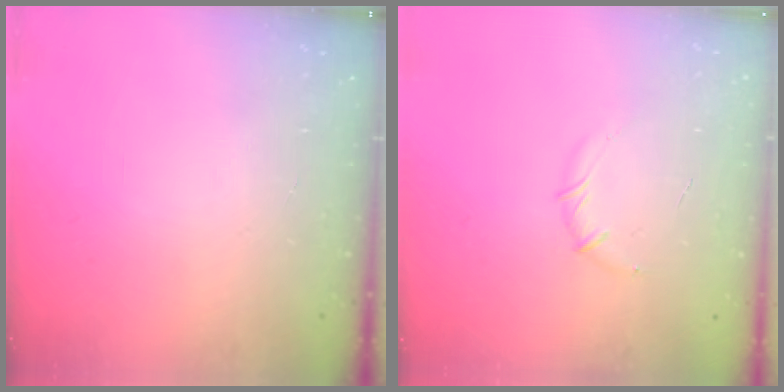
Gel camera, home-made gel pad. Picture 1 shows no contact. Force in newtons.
{"total": 3.8, "press": 3.7, "slide": 0.9}